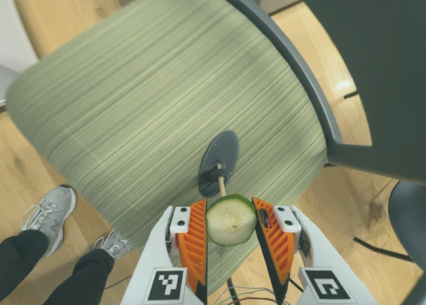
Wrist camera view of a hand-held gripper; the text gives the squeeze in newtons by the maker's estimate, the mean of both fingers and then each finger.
{"total": 8.6, "left": 8.7, "right": 8.5}